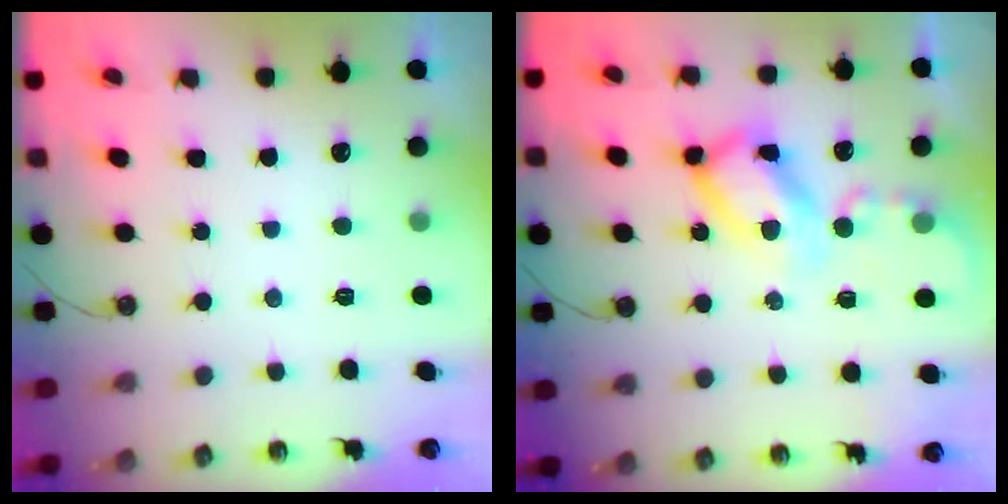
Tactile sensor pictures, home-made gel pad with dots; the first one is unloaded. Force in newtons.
{"total": 13.7, "press": 13.7, "slide": 1.3}